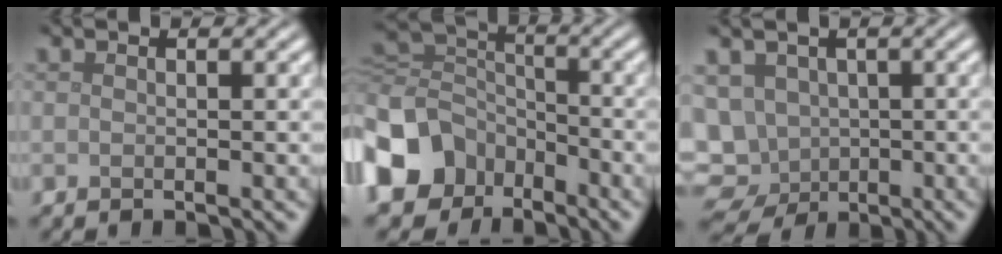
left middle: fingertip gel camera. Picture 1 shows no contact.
{"total": 8.0, "force": [-3.9, 6.2, 3.2], "torque": [-0.076, -0.008, -0.088]}
{"total": 9.4, "force": [-2.3, 8.1, 4.1], "torque": [-0.074, -0.017, -0.045]}